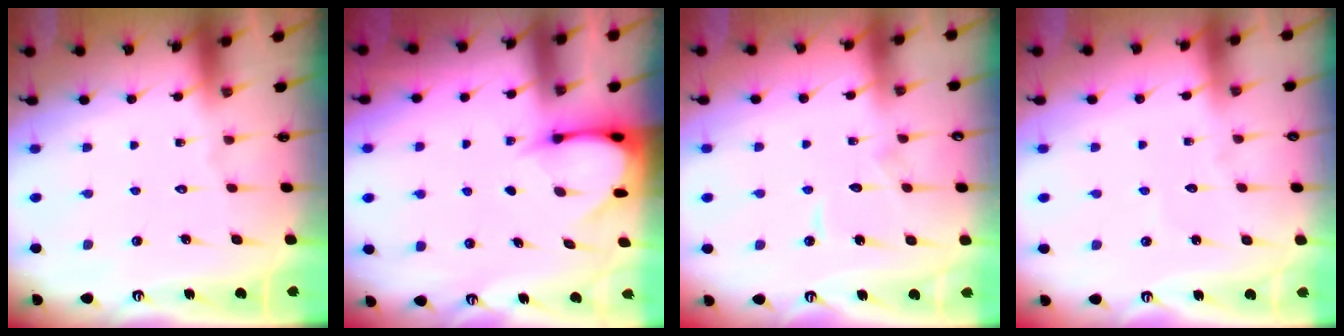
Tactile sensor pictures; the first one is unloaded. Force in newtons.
{"total": 3.8, "press": 3.8, "slide": 0.4}
{"total": 5.2, "press": 5.2, "slide": 0.5}
{"total": 2.0, "press": 2.0, "slide": 0.1}